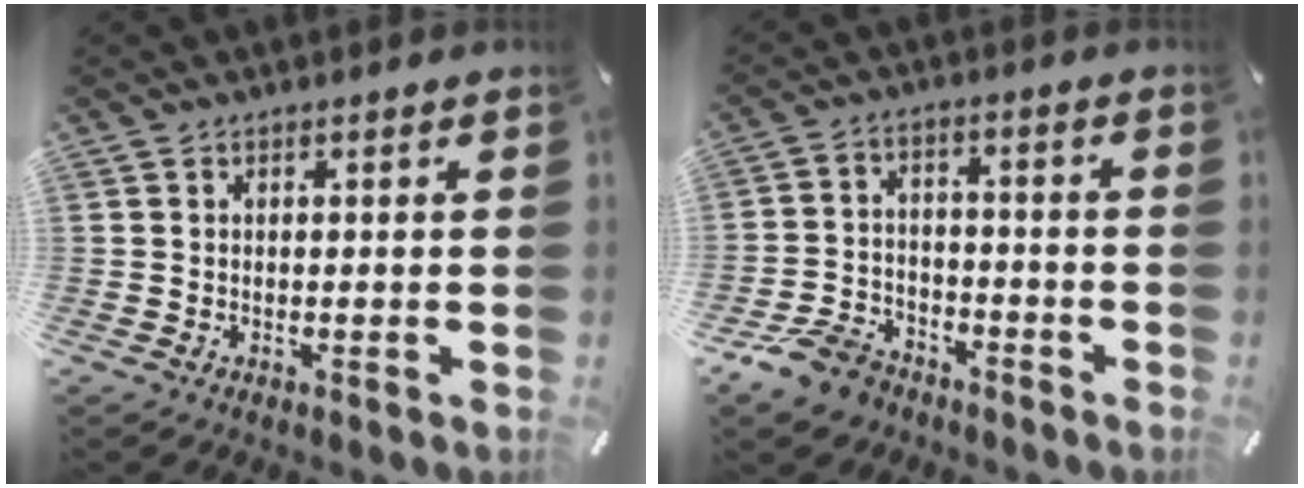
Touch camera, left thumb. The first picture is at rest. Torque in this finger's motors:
{"motor_torque": [-0.50, 0.62, 0.18, 0.21, 0.02]}